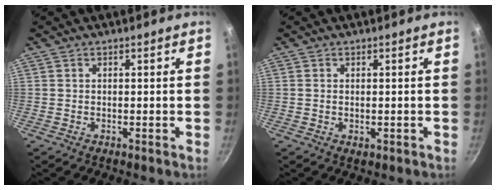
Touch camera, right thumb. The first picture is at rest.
{"total": 1.3, "force": [-0.2, 0.7, 1.0], "torque": [-0.015, -0.002, -0.003]}